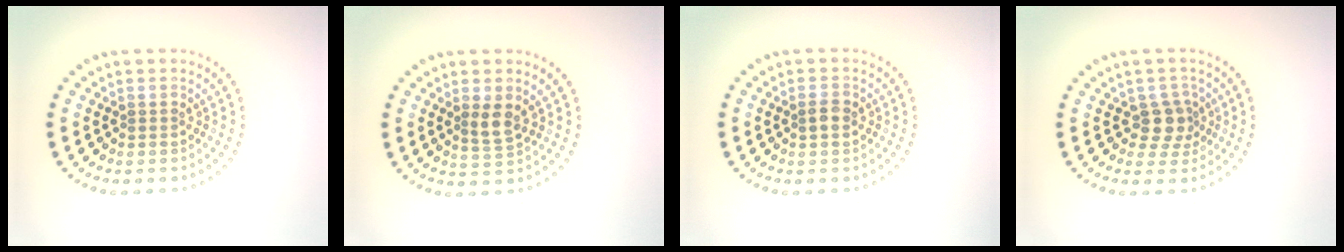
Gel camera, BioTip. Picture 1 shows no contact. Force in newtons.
{"total": 2.0, "press": 1.8, "slide": 0.9}
{"total": 1.3, "press": 1.3, "slide": 0.1}
{"total": 2.5, "press": 2.0, "slide": 1.6}